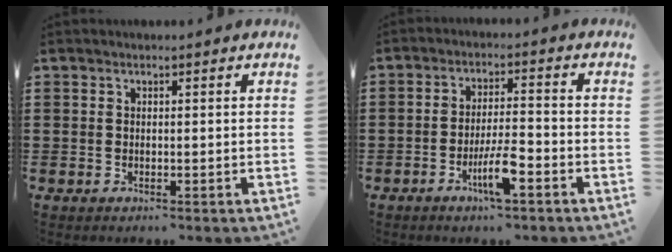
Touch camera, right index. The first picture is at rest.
{"total": 6.1, "force": [-3.0, 1.1, 5.2], "torque": [-0.104, -0.006, -0.057]}